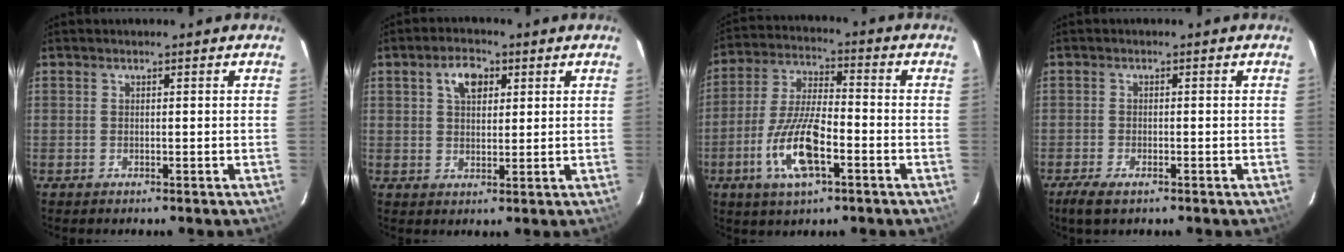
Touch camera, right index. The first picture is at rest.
{"total": 5.2, "force": [2.1, 3.2, 3.6], "torque": [-0.060, 0.016, 0.039]}
{"total": 12.8, "force": [-5.2, 4.0, 11.0], "torque": [-0.232, -0.008, -0.099]}
{"total": 4.1, "force": [-2.7, 1.4, 2.6], "torque": [-0.064, -0.012, -0.051]}